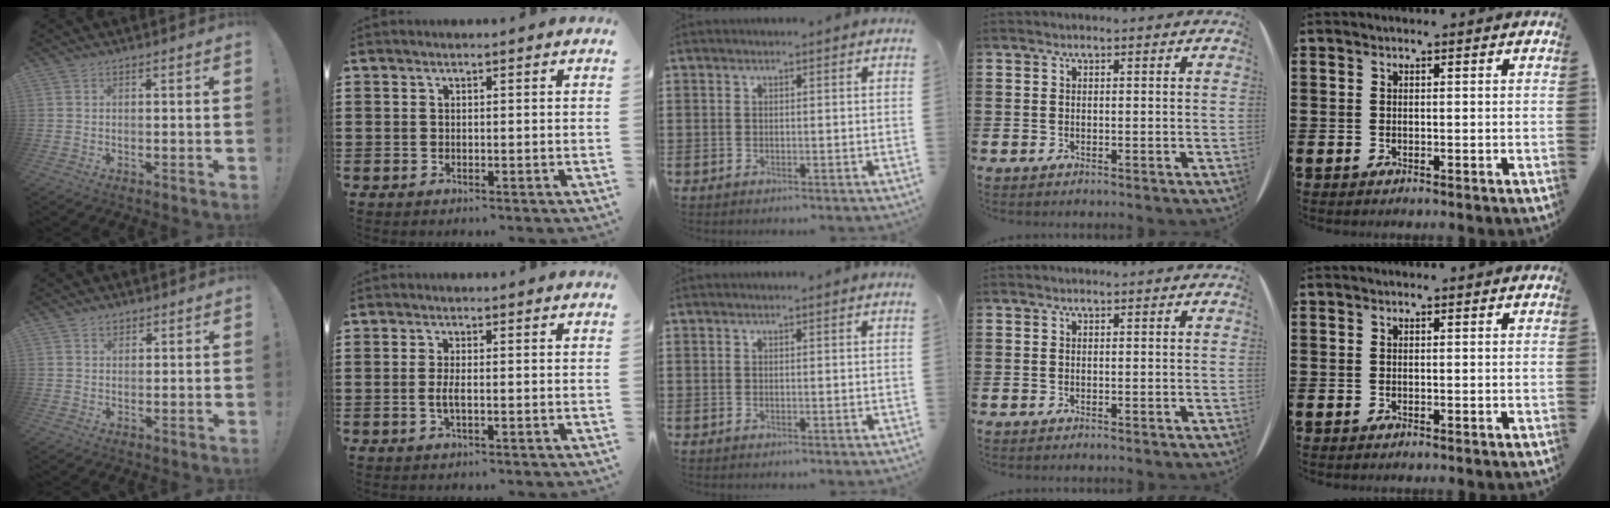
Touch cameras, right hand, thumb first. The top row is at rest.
{"thumb": {"total": 1.9, "force": [1.2, 1.4, 0.5], "torque": [-0.003, -0.003, 0.021]}, "index": {"total": 2.2, "force": [-0.4, 0.4, 2.2], "torque": [-0.053, -0.008, -0.012]}}